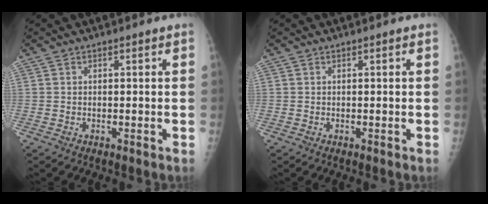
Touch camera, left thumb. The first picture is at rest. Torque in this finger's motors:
{"motor_torque": [0.39, 0.12, 0.03, -0.26, -0.02]}